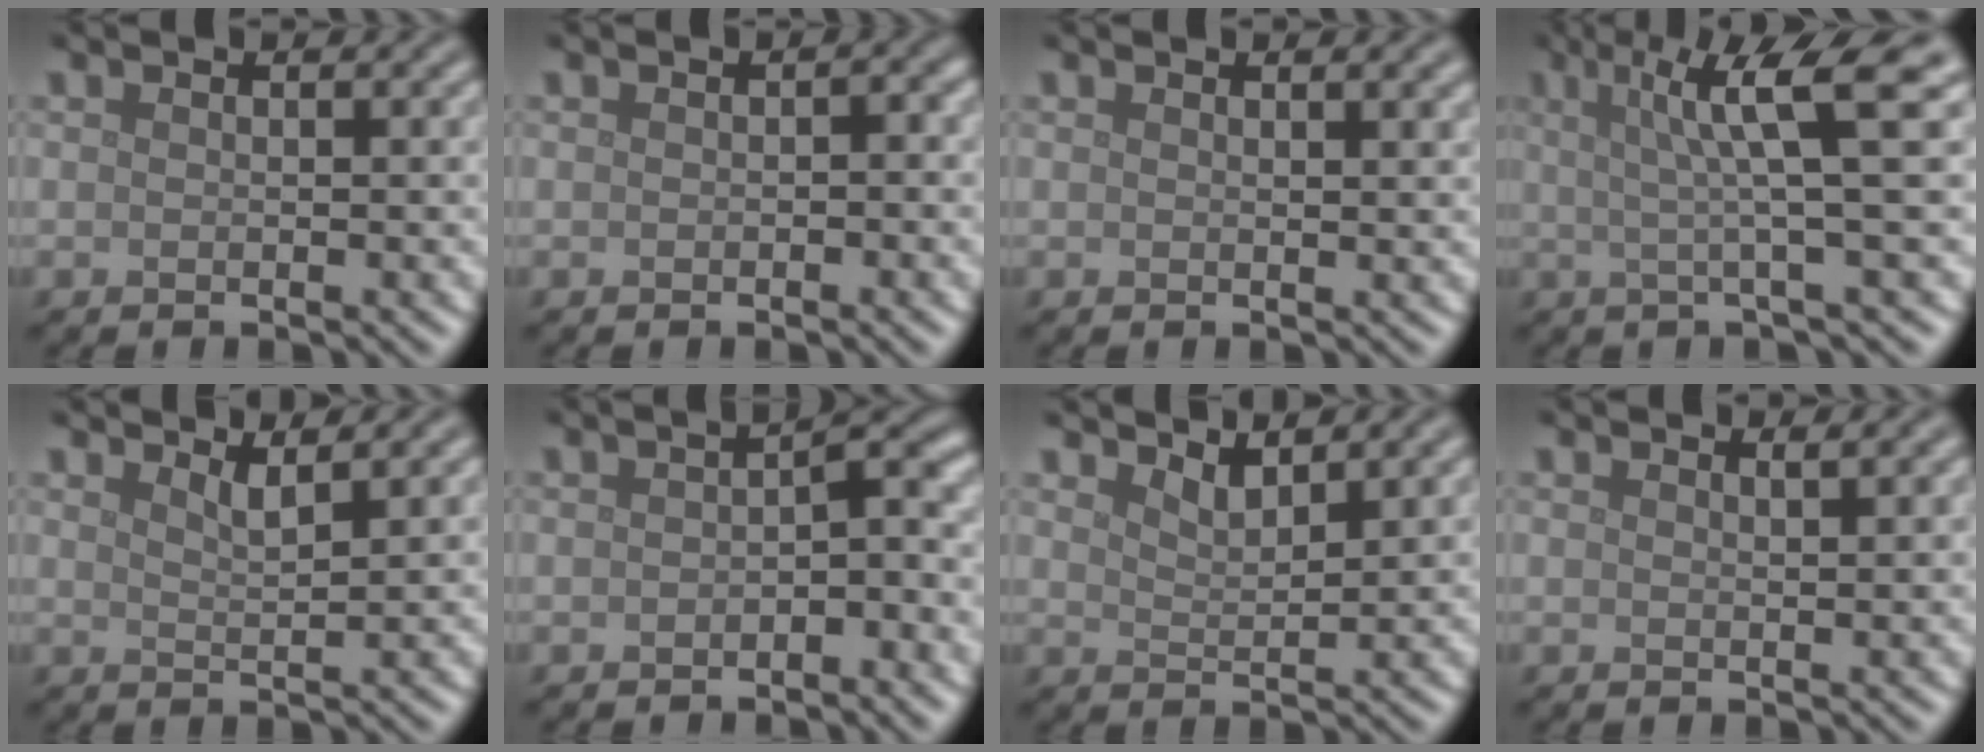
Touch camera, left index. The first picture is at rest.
{"total": 0.9, "force": [0.0, 0.4, 0.8], "torque": [-0.010, 0.002, 0.001]}
{"total": 1.5, "force": [1.0, 0.5, 1.0], "torque": [-0.006, 0.004, 0.013]}
{"total": 7.0, "force": [2.0, 0.8, 6.7], "torque": [-0.106, 0.016, 0.029]}
{"total": 1.9, "force": [1.5, 0.4, 1.0], "torque": [-0.012, 0.000, 0.024]}
{"total": 2.7, "force": [-0.7, 1.1, 2.4], "torque": [-0.031, 0.008, -0.014]}
{"total": 2.1, "force": [1.9, 0.4, 0.9], "torque": [-0.016, -0.005, 0.035]}
{"total": 1.2, "force": [0.9, 0.3, 0.7], "torque": [-0.002, 0.004, 0.012]}